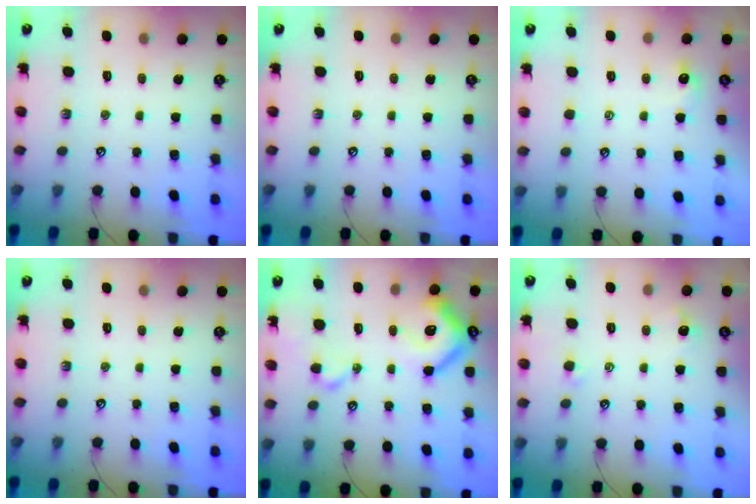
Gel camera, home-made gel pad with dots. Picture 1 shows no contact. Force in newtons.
{"total": 0.0}
{"total": 0.0}
{"total": 0.0}
{"total": 14.0, "press": 13.9, "slide": 1.2}
{"total": 0.6, "press": 0.4, "slide": 0.5}